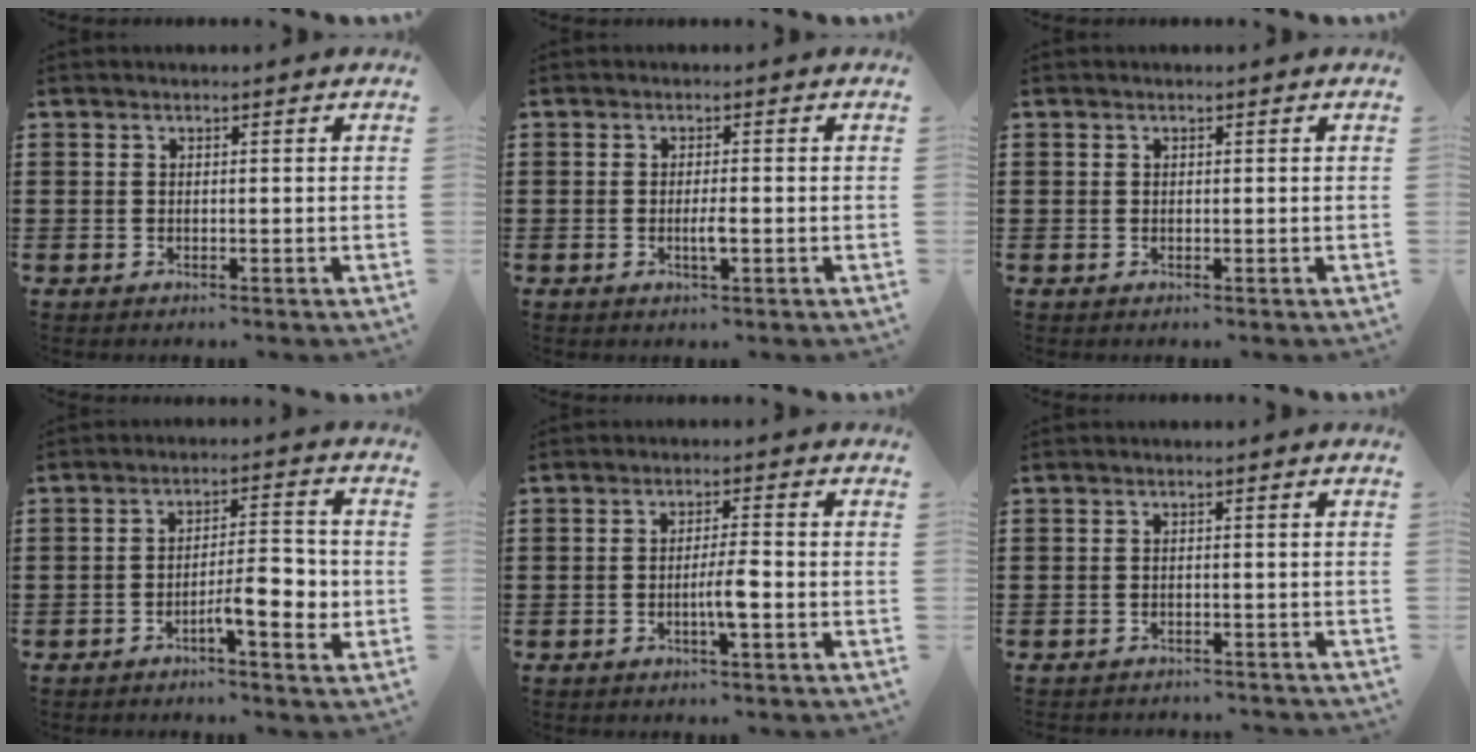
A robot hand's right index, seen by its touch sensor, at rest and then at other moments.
{"total": 2.3, "force": [-0.7, 0.2, 2.2], "torque": [-0.041, -0.003, -0.011]}
{"total": 0.0}
{"total": 6.8, "force": [-2.6, 1.8, 6.1], "torque": [-0.083, -0.002, -0.046]}
{"total": 3.9, "force": [-1.3, 0.1, 3.7], "torque": [-0.073, -0.006, -0.028]}
{"total": 1.2, "force": [-1.2, 0.1, 0.0], "torque": [-0.005, 0.001, -0.025]}